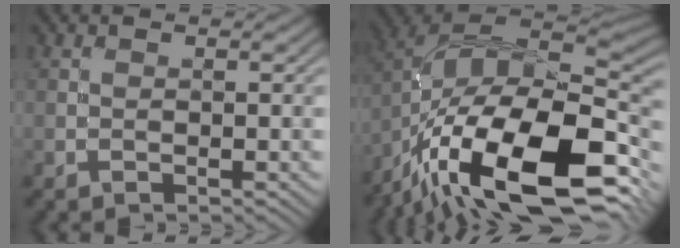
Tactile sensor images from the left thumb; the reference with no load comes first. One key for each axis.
{"total": 18.8, "fx": -8.5, "fy": 8.4, "fz": 14.6, "tx": -0.282, "ty": -0.005, "tz": -0.141}